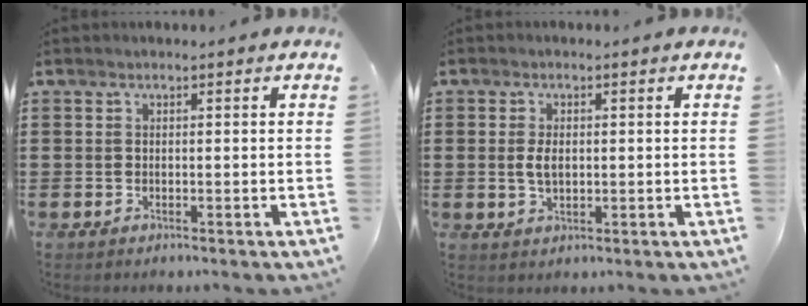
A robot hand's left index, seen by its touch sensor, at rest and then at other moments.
{"total": 3.4, "force": [0.1, 1.9, 2.9], "torque": [-0.066, 0.003, -0.001]}